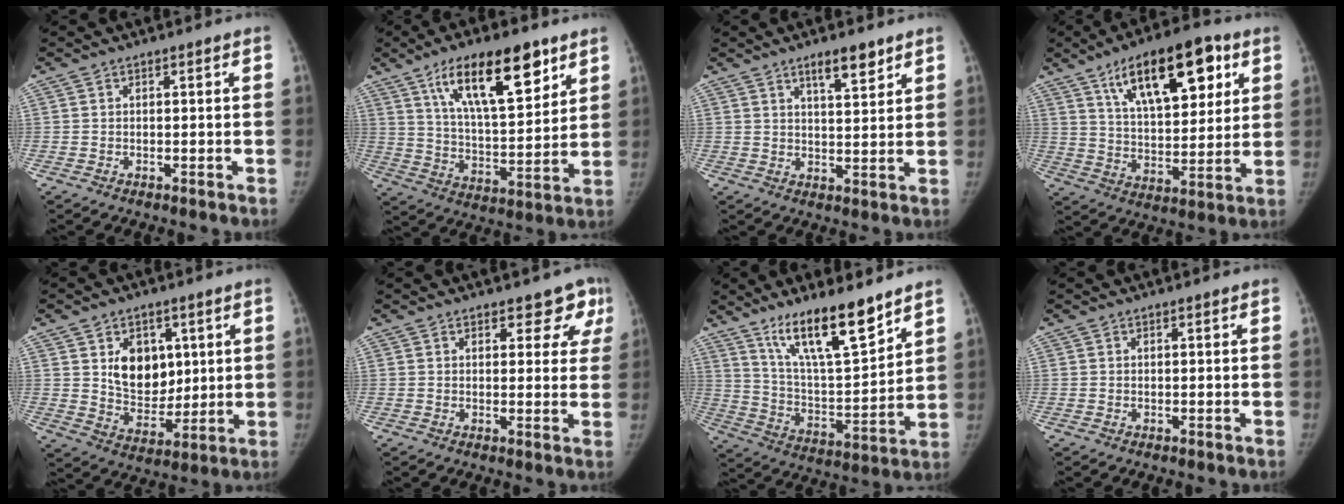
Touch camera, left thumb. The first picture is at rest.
{"total": 19.0, "force": [10.6, 6.9, 14.1], "torque": [-0.196, -0.044, 0.186]}
{"total": 6.2, "force": [4.2, 1.8, 4.2], "torque": [-0.053, -0.029, 0.067]}
{"total": 20.0, "force": [9.8, 8.8, 15.0], "torque": [-0.193, -0.029, 0.164]}
{"total": 11.6, "force": [3.4, 8.5, 7.1], "torque": [-0.066, -0.025, 0.071]}
{"total": 6.0, "force": [4.0, 3.5, 2.8], "torque": [0.012, -0.018, 0.039]}
{"total": 17.0, "force": [12.1, 3.9, 11.2], "torque": [-0.167, -0.075, 0.224]}
{"total": 0.0}